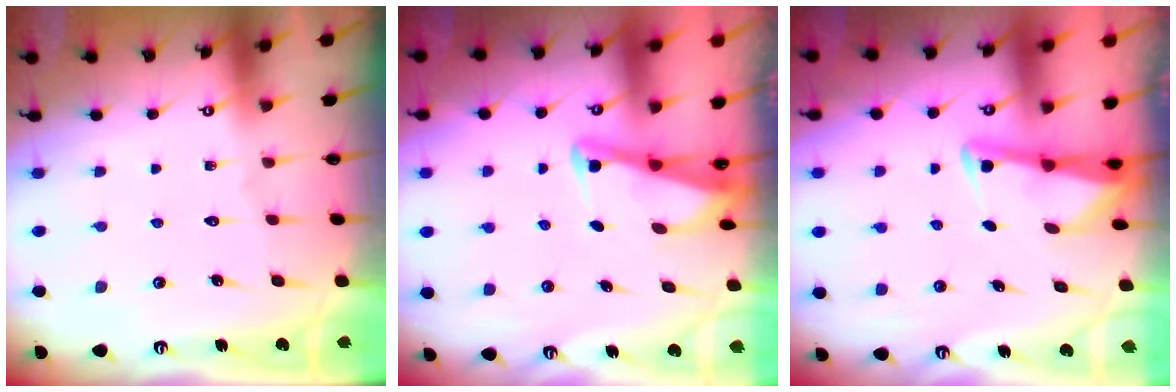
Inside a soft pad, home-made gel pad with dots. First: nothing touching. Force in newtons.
{"total": 2.8, "press": 2.8, "slide": 0.3}
{"total": 3.3, "press": 3.3, "slide": 0.4}